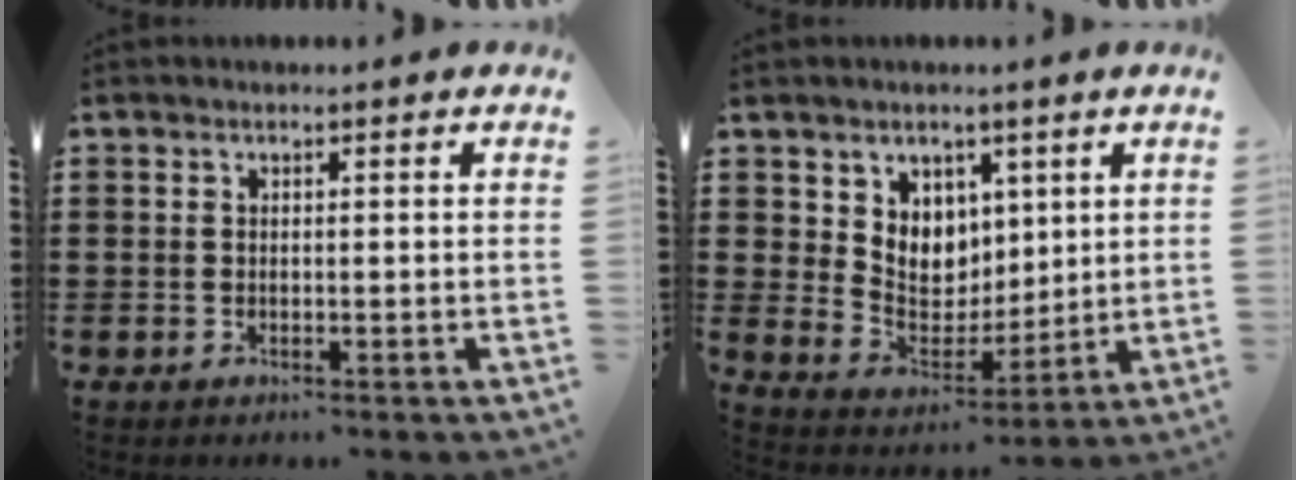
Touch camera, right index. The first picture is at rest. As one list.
[{"total": 6.6, "force": [3.7, 5.4, 0.4], "torque": [-0.029, -0.023, 0.070]}]